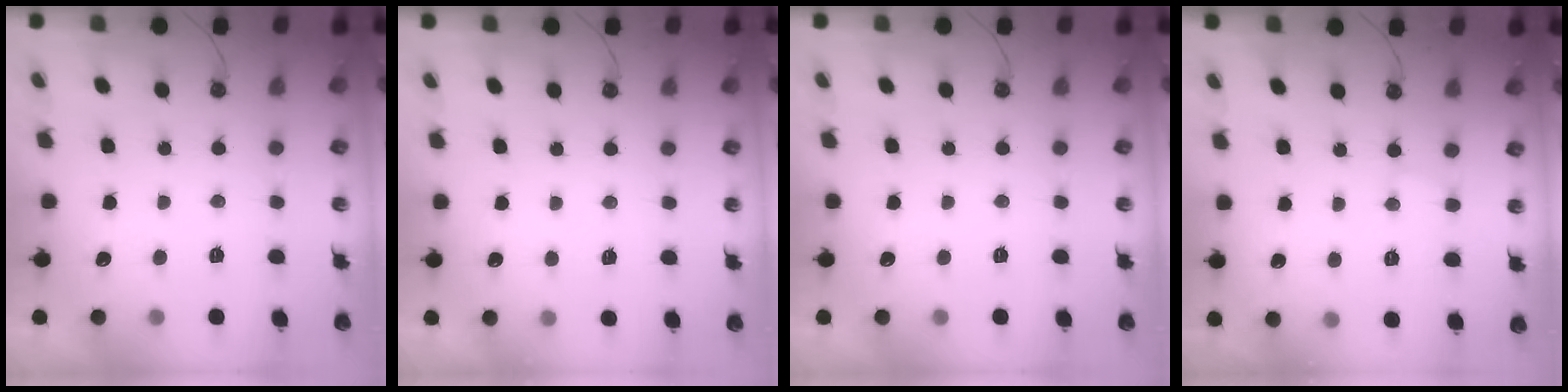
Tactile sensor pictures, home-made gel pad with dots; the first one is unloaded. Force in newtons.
{"total": 3.9, "press": 3.8, "slide": 0.6}
{"total": 0.0}
{"total": 4.2, "press": 4.1, "slide": 0.7}